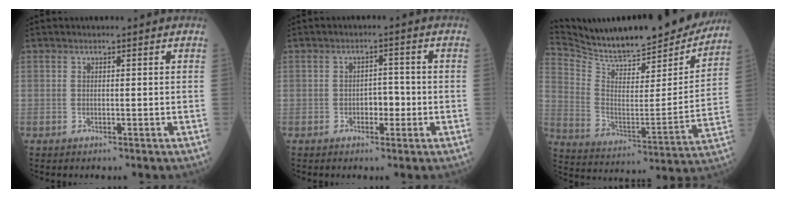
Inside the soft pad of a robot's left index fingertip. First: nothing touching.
{"total": 2.8, "force": [-1.2, 1.6, 2.0], "torque": [-0.024, 0.002, -0.020]}
{"total": 24.2, "force": [22.3, 4.0, 8.7], "torque": [-0.155, -0.057, 0.326]}